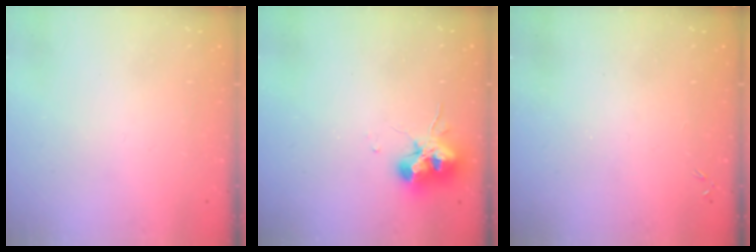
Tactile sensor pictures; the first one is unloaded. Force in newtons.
{"total": 13.8, "press": 13.7, "slide": 1.3}
{"total": 0.0}